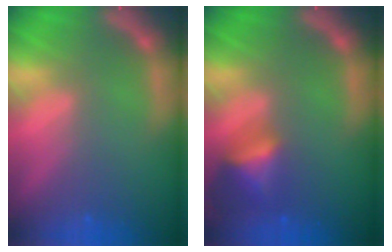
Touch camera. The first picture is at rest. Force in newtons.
{"total": 4.0}